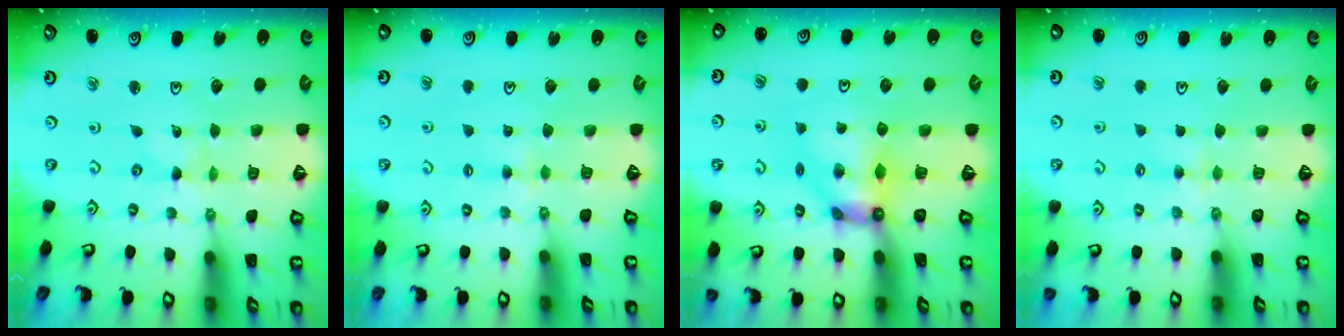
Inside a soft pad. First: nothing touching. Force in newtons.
{"total": 3.4, "press": 3.3, "slide": 0.5}
{"total": 7.8, "press": 7.8, "slide": 0.5}
{"total": 2.7, "press": 2.6, "slide": 0.4}